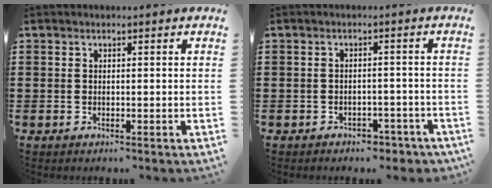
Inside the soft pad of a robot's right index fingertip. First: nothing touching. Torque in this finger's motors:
{"motor_torque": [-0.59, 0.65, -0.51, -0.15]}